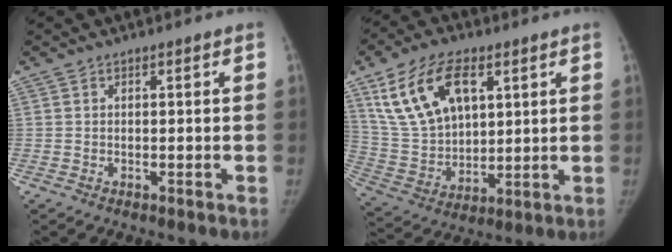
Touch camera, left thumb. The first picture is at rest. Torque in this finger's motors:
{"motor_torque": [1.32, 1.34, 0.45, -0.41, 0.12]}